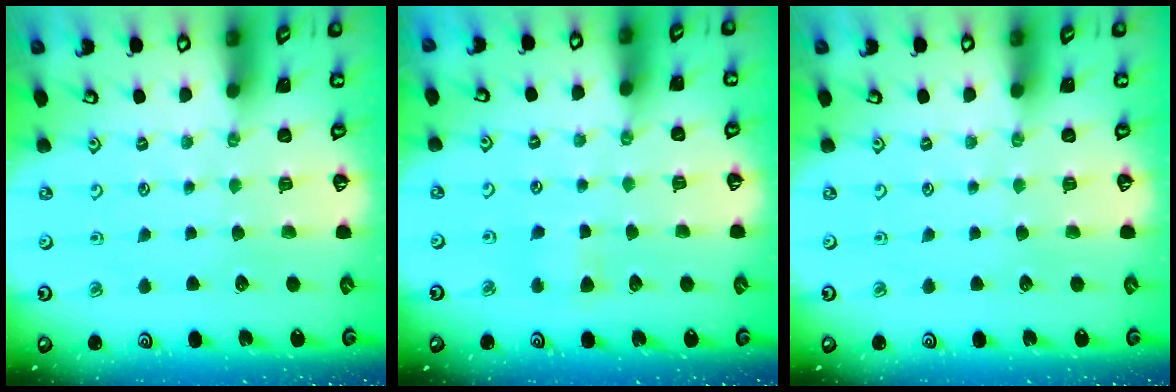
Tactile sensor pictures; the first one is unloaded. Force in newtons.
{"total": 3.1, "press": 3.1, "slide": 0.4}
{"total": 0.0}